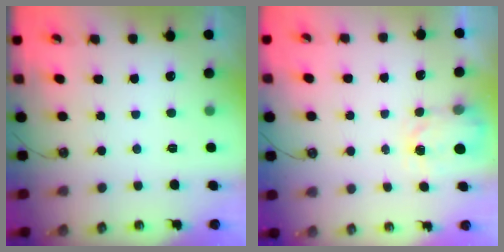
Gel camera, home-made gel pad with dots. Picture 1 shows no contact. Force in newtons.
{"total": 3.3, "press": 3.3, "slide": 0.4}